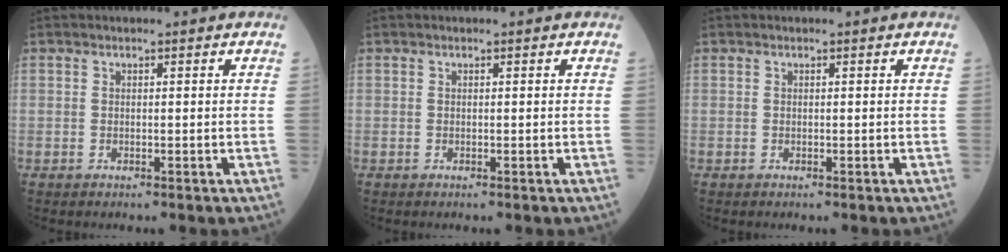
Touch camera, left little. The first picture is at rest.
{"total": 0.0}
{"total": 0.0}